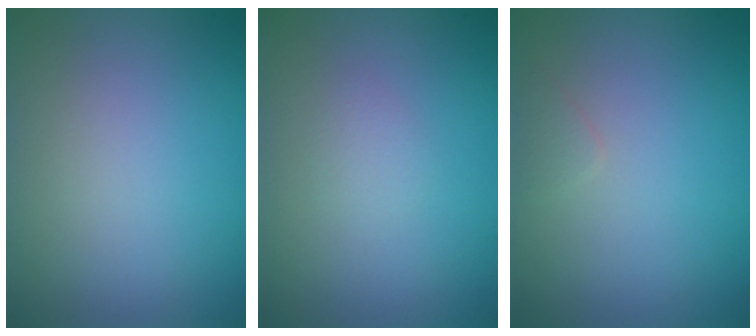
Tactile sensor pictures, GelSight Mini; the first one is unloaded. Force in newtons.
{"total": 0.6, "press": 0.6, "slide": 0.1}
{"total": 0.7, "press": 0.7, "slide": 0.0}